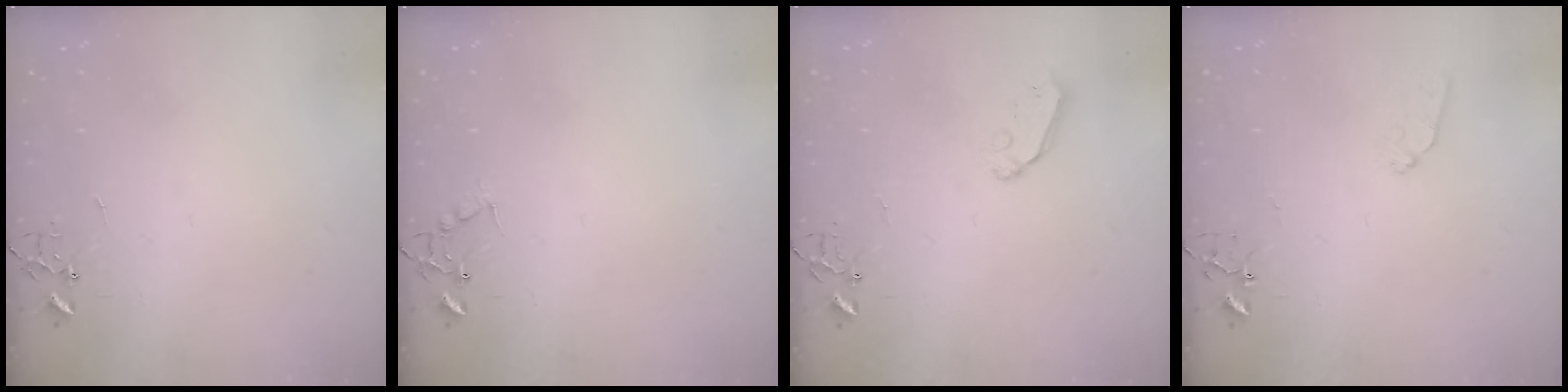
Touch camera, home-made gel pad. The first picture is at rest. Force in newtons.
{"total": 7.5, "press": 7.5, "slide": 0.4}
{"total": 6.1, "press": 6.0, "slide": 0.4}
{"total": 7.7, "press": 7.6, "slide": 0.9}